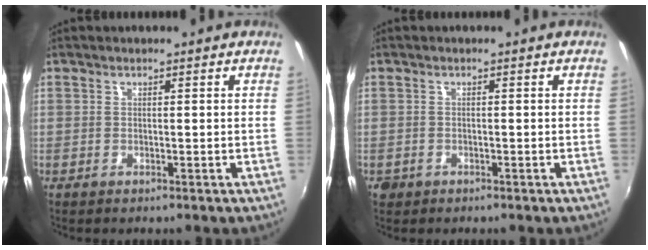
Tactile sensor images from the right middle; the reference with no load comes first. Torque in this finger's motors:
{"motor_torque": [-0.38, 0.07, -0.01, -0.01]}